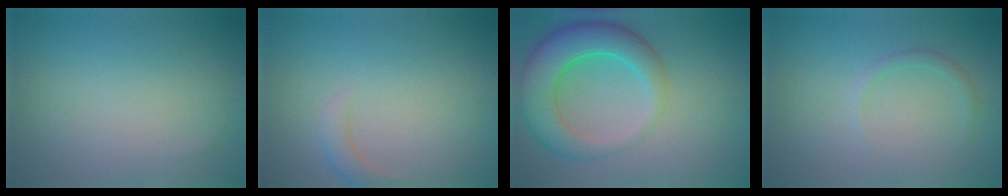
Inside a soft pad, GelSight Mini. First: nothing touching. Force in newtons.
{"total": 1.6, "press": 1.6, "slide": 0.3}
{"total": 7.6, "press": 7.6, "slide": 0.4}
{"total": 1.0, "press": 1.0, "slide": 0.0}